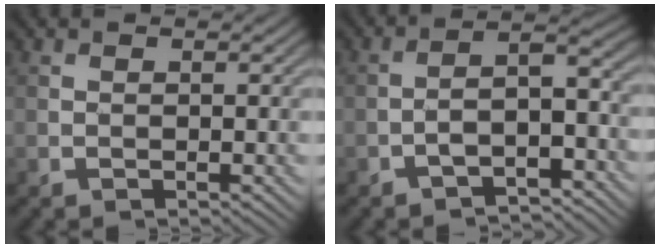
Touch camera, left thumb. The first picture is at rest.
{"total": 5.9, "force": [-3.7, 1.9, 4.2], "torque": [-0.062, 0.009, -0.066]}